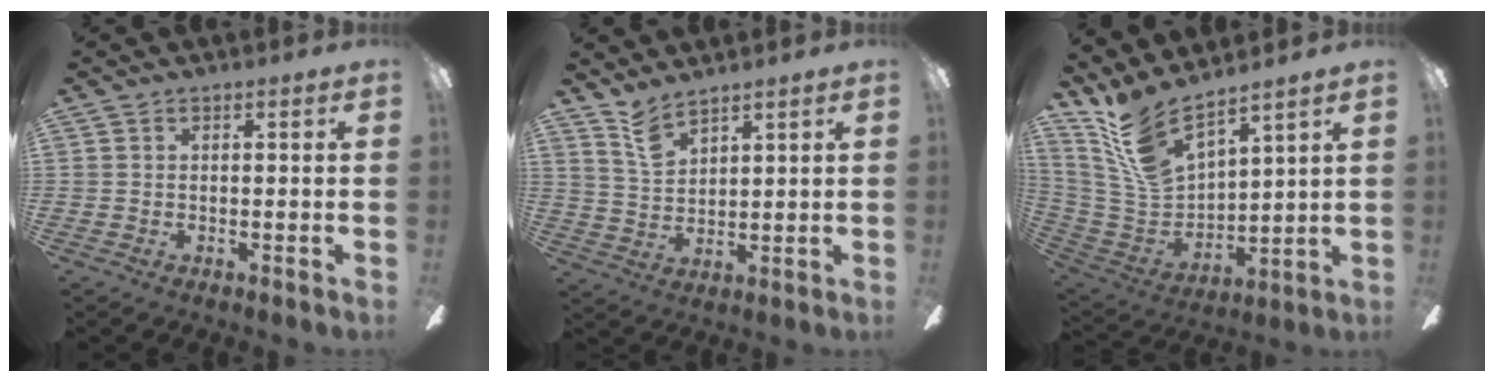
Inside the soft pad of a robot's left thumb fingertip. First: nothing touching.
{"total": 6.4, "force": [5.3, 2.2, 2.8], "torque": [-0.070, -0.023, 0.102]}
{"total": 13.7, "force": [10.5, 4.4, 7.6], "torque": [-0.201, -0.070, 0.193]}